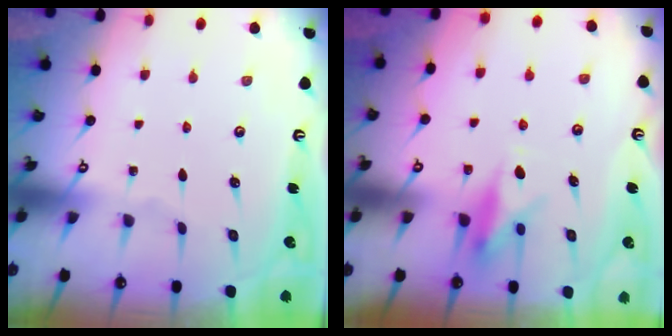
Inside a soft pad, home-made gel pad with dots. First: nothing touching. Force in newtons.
{"total": 9.5, "press": 9.5, "slide": 0.4}